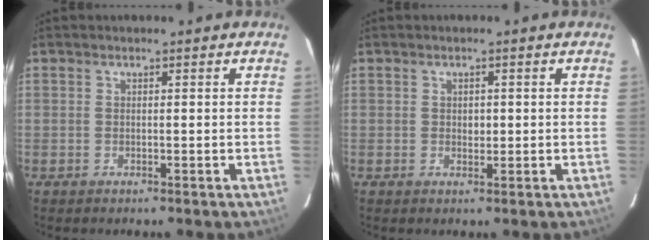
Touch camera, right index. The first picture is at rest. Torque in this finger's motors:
{"motor_torque": [0.21, 0.04, 0.11, 0.01]}